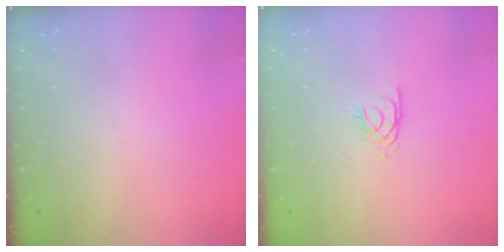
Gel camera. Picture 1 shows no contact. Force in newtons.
{"total": 1.4, "press": 1.3, "slide": 0.3}